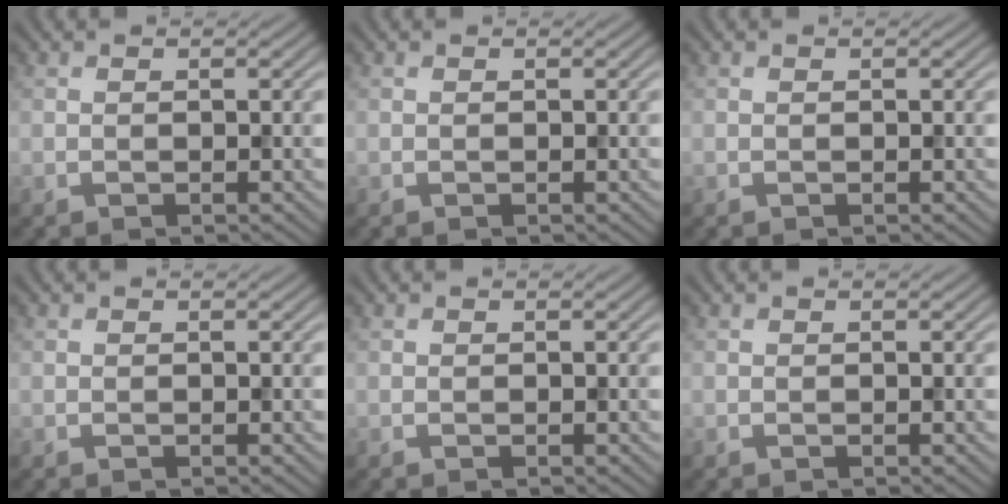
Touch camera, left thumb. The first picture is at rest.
{"total": 0.0}
{"total": 0.0}
{"total": 0.0}
{"total": 0.0}
{"total": 0.0}